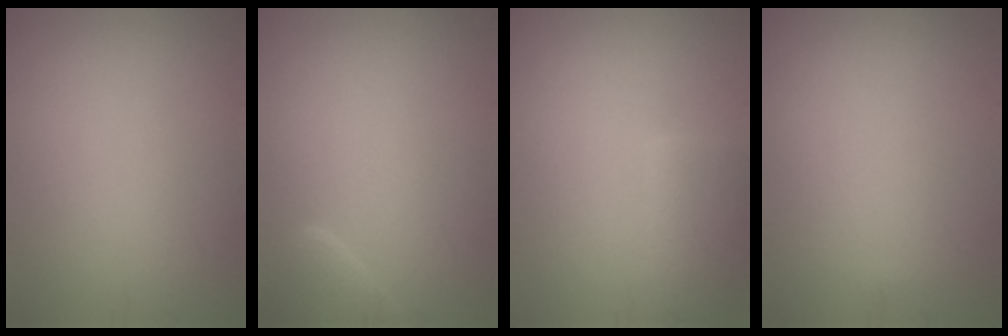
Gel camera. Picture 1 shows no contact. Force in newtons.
{"total": 2.2, "press": 2.2, "slide": 0.1}
{"total": 2.9, "press": 2.9, "slide": 0.1}
{"total": 0.0}